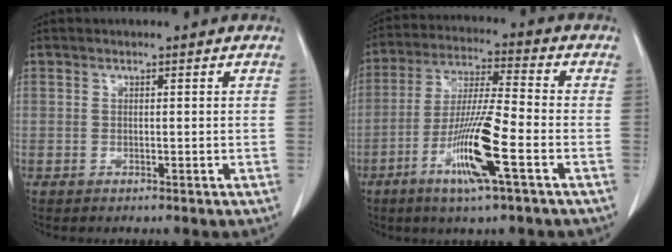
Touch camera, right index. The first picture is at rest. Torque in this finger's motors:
{"motor_torque": [1.44, -0.49, 0.32, 0.21]}